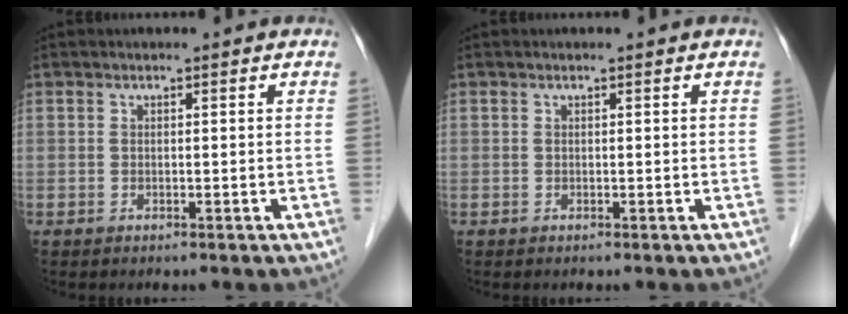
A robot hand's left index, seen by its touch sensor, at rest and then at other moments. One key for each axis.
{"total": 0.0}